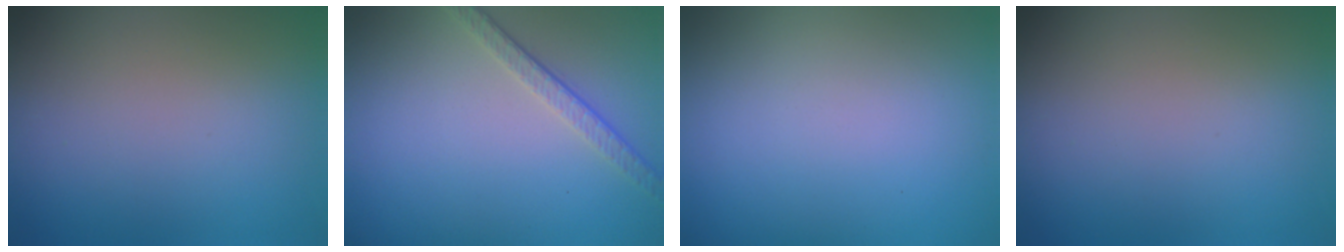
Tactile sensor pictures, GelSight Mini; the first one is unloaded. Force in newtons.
{"total": 2.5, "press": 2.1, "slide": 1.4}
{"total": 0.0}
{"total": 0.0}